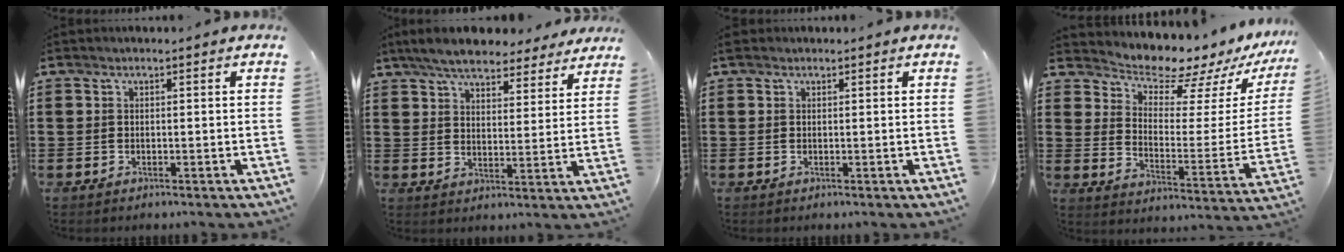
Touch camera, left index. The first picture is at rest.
{"total": 6.9, "force": [6.4, 1.4, 2.2], "torque": [-0.070, -0.016, 0.116]}
{"total": 0.6, "force": [0.4, 0.5, 0.2], "torque": [-0.005, 0.006, 0.006]}
{"total": 7.8, "force": [7.4, 1.6, 1.9], "torque": [-0.054, -0.066, 0.125]}